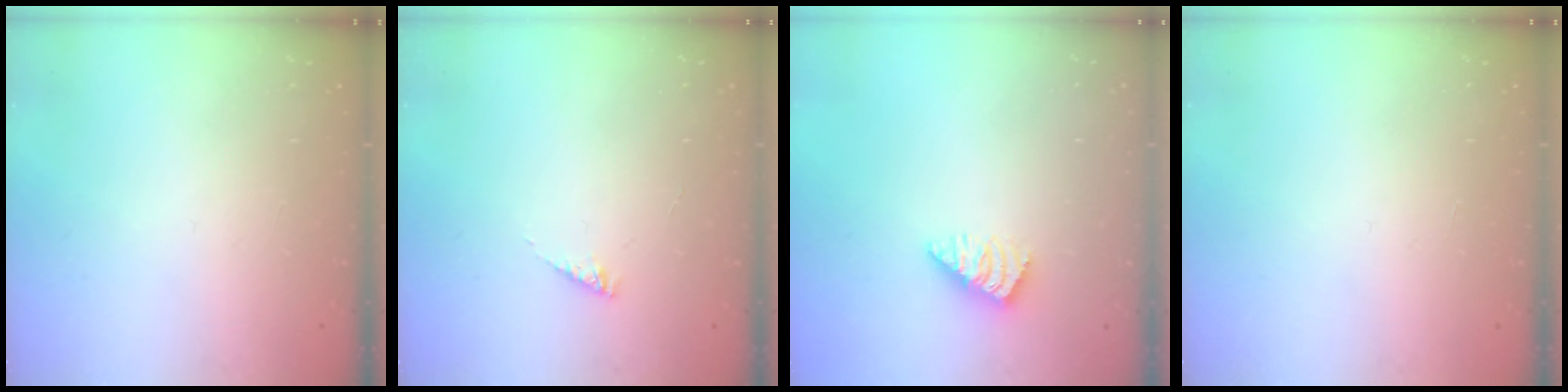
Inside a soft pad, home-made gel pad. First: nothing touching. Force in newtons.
{"total": 1.6, "press": 1.6, "slide": 0.3}
{"total": 1.5, "press": 1.5, "slide": 0.3}
{"total": 0.0}